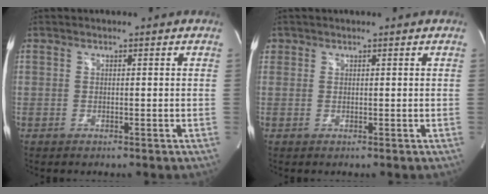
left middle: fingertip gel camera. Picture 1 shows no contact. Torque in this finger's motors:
{"motor_torque": [0.30, -0.24, 0.05, 0.01]}